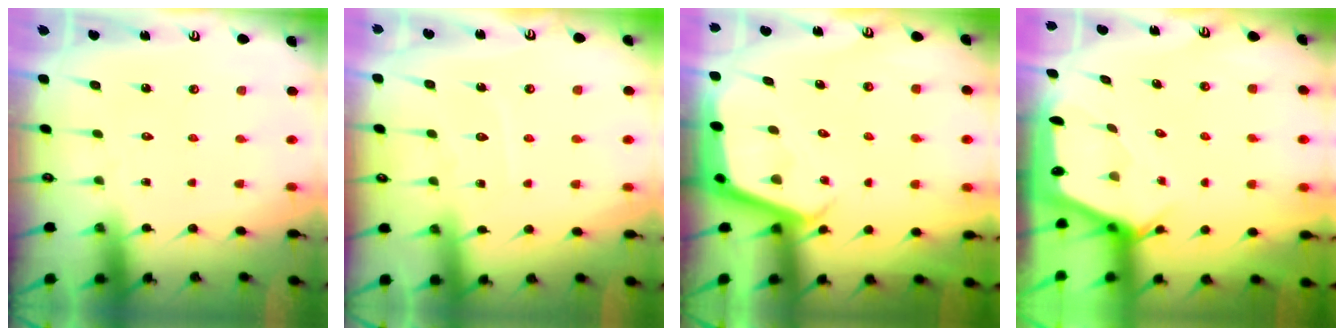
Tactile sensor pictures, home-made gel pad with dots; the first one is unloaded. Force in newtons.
{"total": 5.6, "press": 5.6, "slide": 0.6}
{"total": 3.7, "press": 3.7, "slide": 0.1}
{"total": 2.7, "press": 2.7, "slide": 0.2}